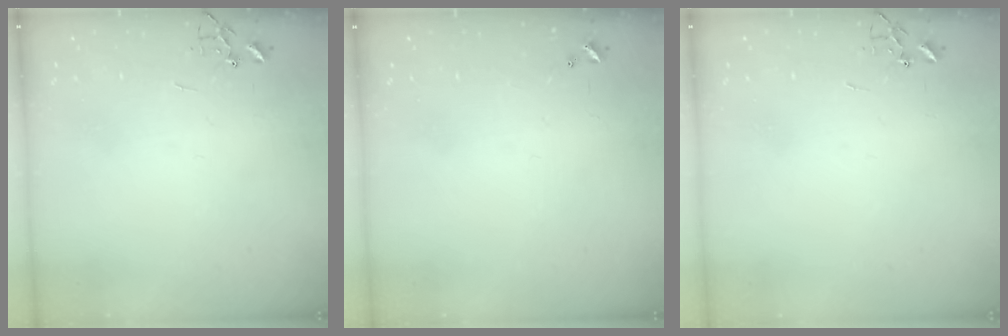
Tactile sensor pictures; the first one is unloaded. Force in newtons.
{"total": 0.0}
{"total": 0.0}